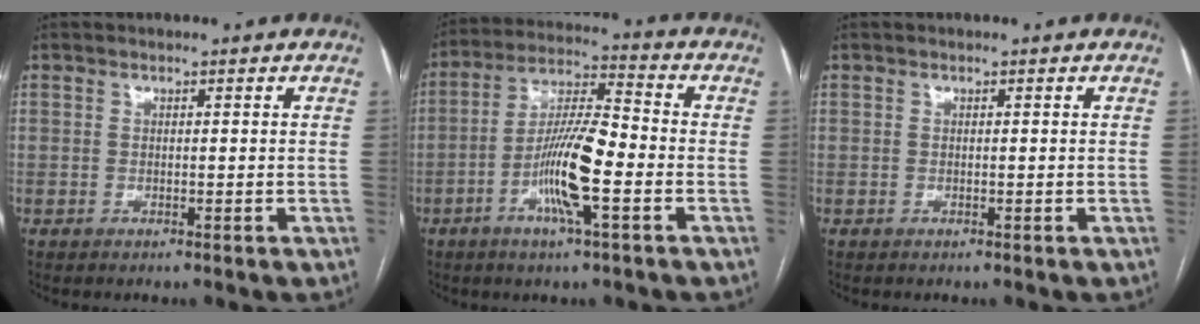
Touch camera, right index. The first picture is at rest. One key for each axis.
{"total": 11.9, "fx": -3.7, "fy": 1.5, "fz": 11.2, "tx": -0.212, "ty": 0.004, "tz": -0.071}
{"total": 0.0}